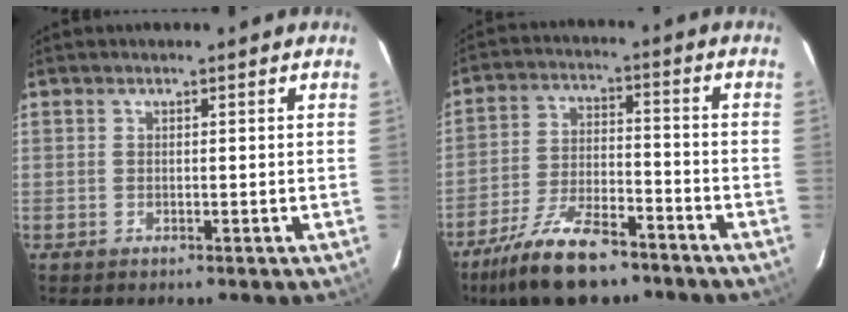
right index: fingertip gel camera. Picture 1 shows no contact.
{"total": 15.0, "force": [-11.3, 5.2, 8.4], "torque": [-0.182, -0.016, -0.199]}